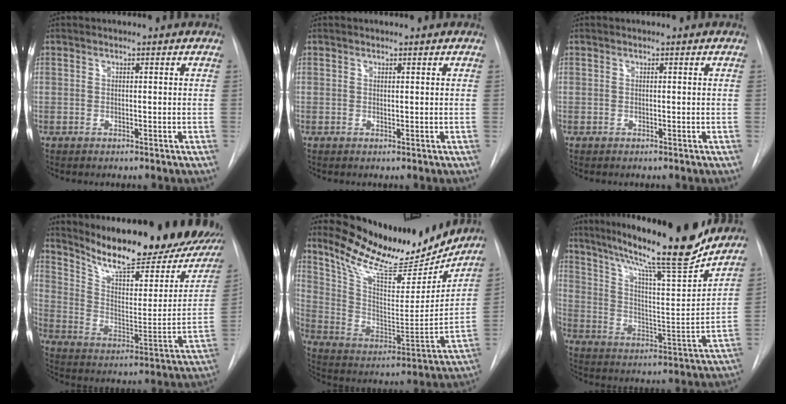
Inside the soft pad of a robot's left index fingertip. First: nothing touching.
{"total": 0.0}
{"total": 0.0}
{"total": 26.1, "force": [21.2, 6.1, 14.1], "torque": [-0.206, -0.056, 0.283]}
{"total": 19.4, "force": [17.6, 3.7, 7.2], "torque": [-0.132, -0.043, 0.282]}
{"total": 20.6, "force": [17.2, 0.2, 11.3], "torque": [-0.185, -0.026, 0.264]}